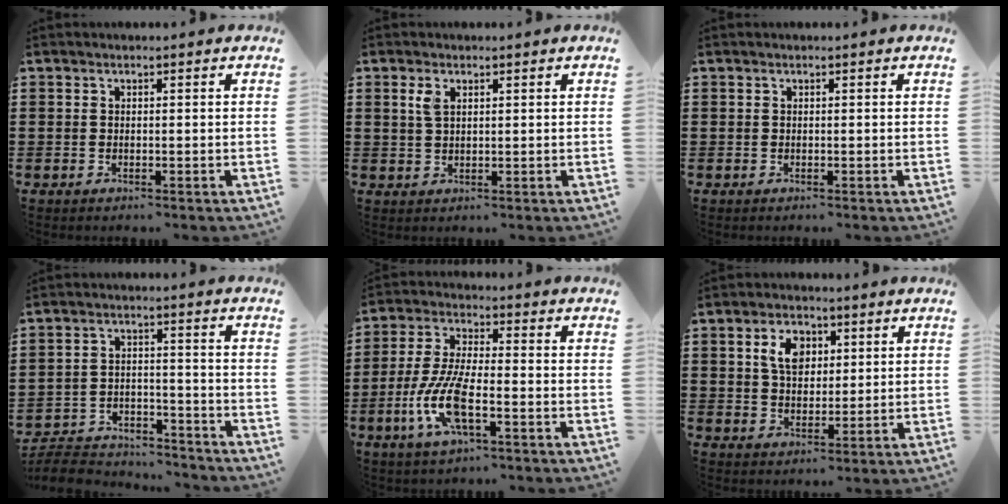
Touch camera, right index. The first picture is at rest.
{"total": 2.3, "force": [1.0, 1.1, 1.7], "torque": [-0.039, 0.004, 0.018]}
{"total": 0.0}
{"total": 6.2, "force": [-6.1, 0.9, 1.1], "torque": [-0.034, 0.006, -0.123]}
{"total": 9.5, "force": [-3.5, 2.8, 8.3], "torque": [-0.197, -0.015, -0.071]}
{"total": 5.6, "force": [1.8, 3.8, 3.7], "torque": [-0.078, 0.011, 0.029]}